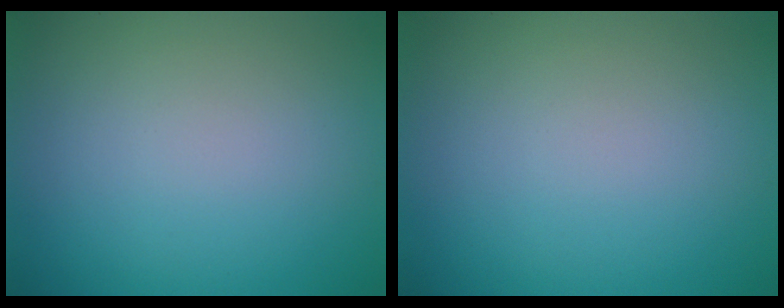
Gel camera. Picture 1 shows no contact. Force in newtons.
{"total": 0.0}